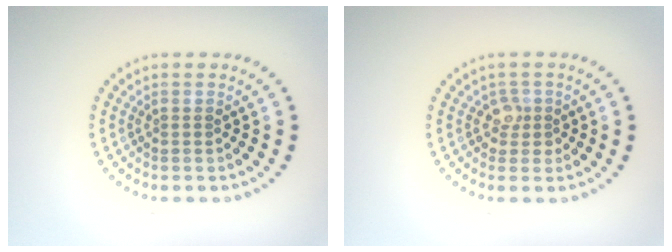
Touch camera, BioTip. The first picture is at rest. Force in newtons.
{"total": 1.6, "press": 1.4, "slide": 0.9}